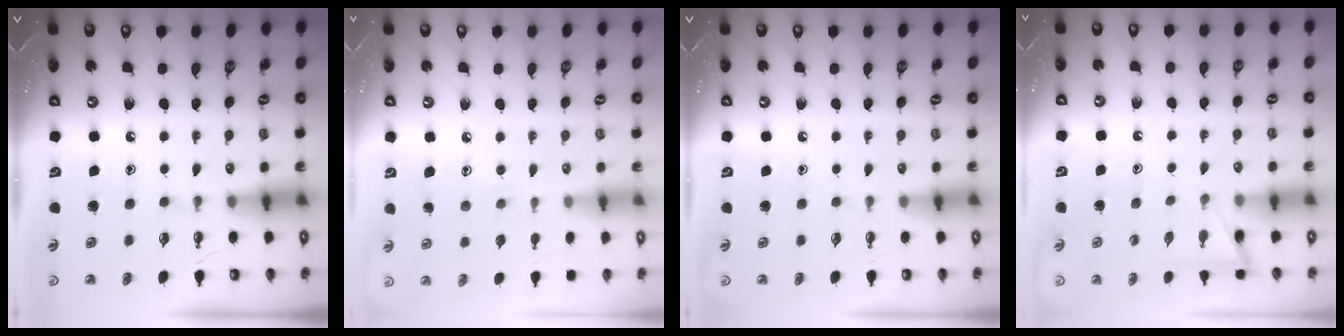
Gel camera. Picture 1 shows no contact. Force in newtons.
{"total": 7.5, "press": 7.5, "slide": 0.1}
{"total": 0.0}
{"total": 4.1, "press": 4.0, "slide": 0.4}